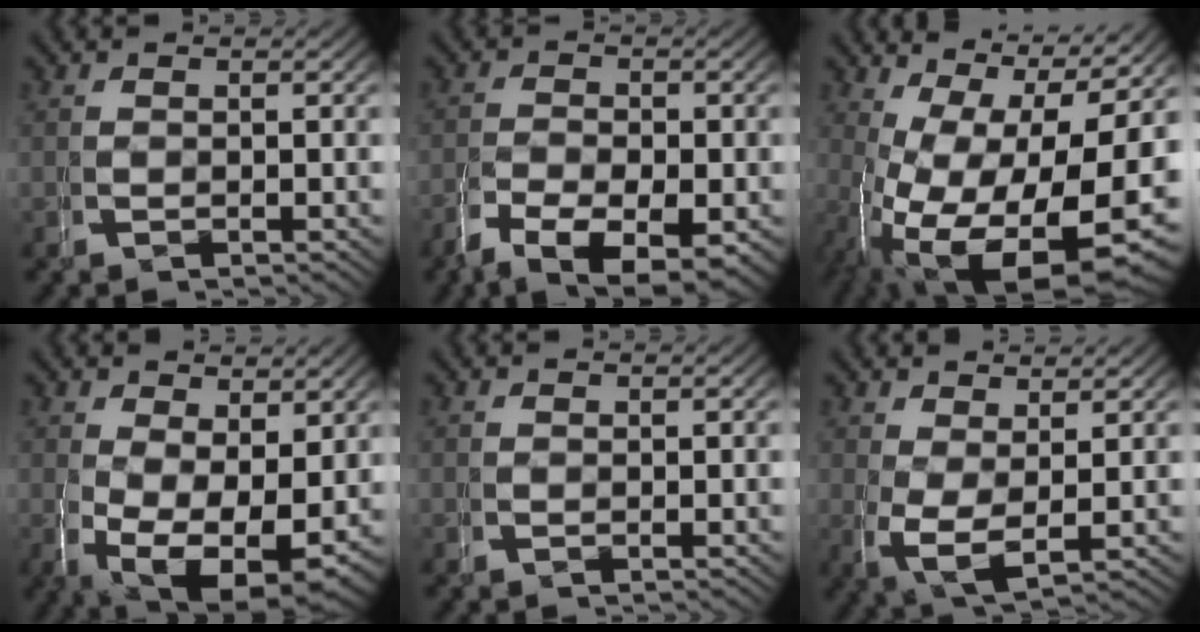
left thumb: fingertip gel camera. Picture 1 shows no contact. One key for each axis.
{"total": 7.0, "fx": -3.5, "fy": 4.3, "fz": 4.3, "tx": -0.081, "ty": -0.042, "tz": -0.039}
{"total": 18.2, "fx": -2.5, "fy": 12.2, "fz": 13.3, "tx": -0.243, "ty": -0.092, "tz": 0.011}
{"total": 8.9, "fx": -2.6, "fy": 6.0, "fz": 5.9, "tx": -0.123, "ty": -0.071, "tz": -0.010}
{"total": 0.0}
{"total": 4.7, "fx": -0.5, "fy": 3.5, "fz": 3.1, "tx": -0.084, "ty": -0.042, "tz": 0.017}